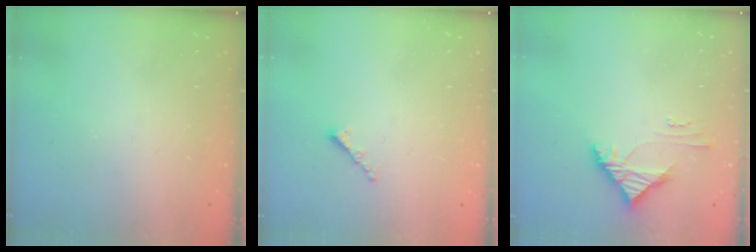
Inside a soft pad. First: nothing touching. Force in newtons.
{"total": 1.2, "press": 1.1, "slide": 0.5}
{"total": 4.3, "press": 4.3, "slide": 0.5}